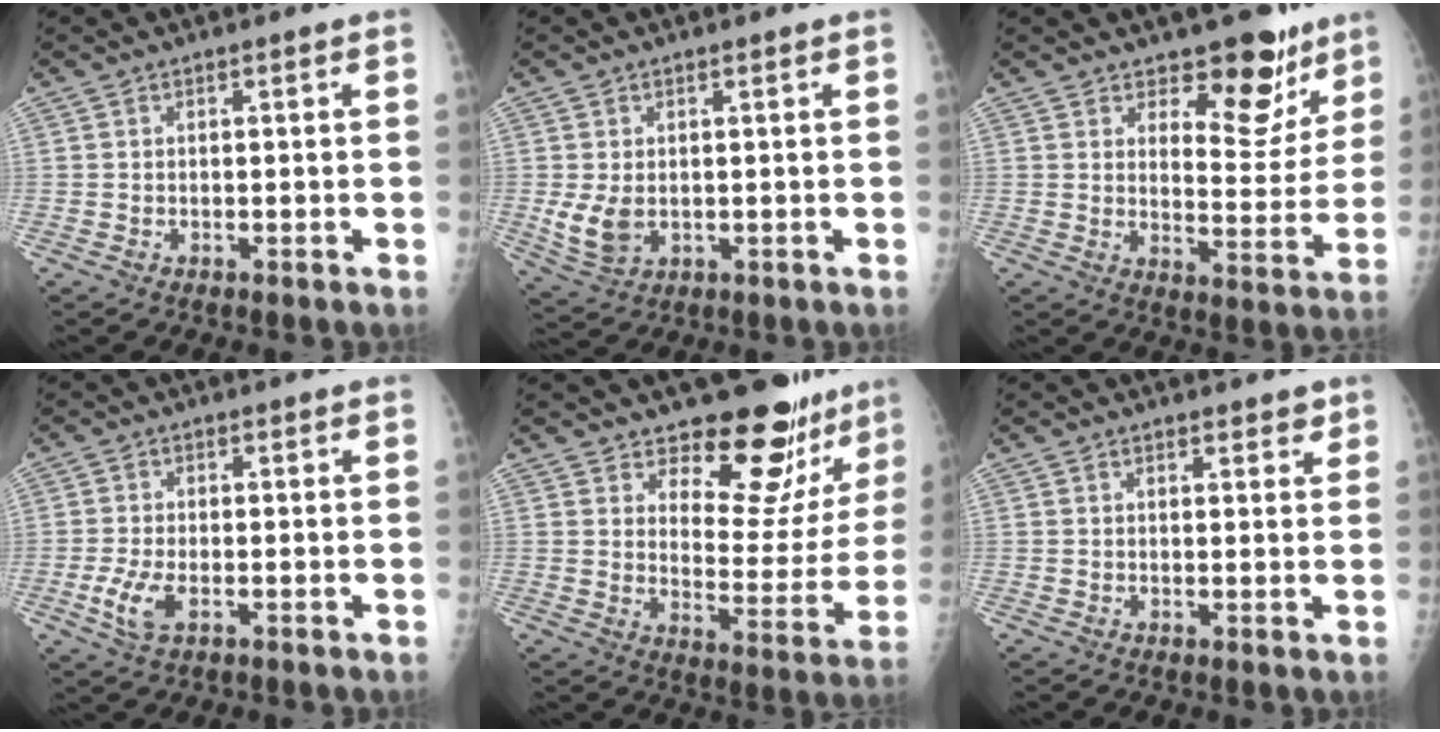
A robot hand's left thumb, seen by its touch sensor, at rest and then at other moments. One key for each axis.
{"total": 5.5, "fx": -0.1, "fy": 3.8, "fz": 4.0, "tx": -0.074, "ty": -0.014, "tz": 0.010}
{"total": 11.1, "fx": 8.1, "fy": 5.5, "fz": 5.3, "tx": -0.019, "ty": -0.057, "tz": 0.120}
{"total": 5.0, "fx": -1.5, "fy": 2.5, "fz": 4.1, "tx": -0.097, "ty": -0.005, "tz": -0.027}
{"total": 17.3, "fx": 15.0, "fy": 6.5, "fz": 5.9, "tx": -0.011, "ty": -0.123, "tz": 0.189}
{"total": 2.3, "fx": 1.8, "fy": 1.1, "fz": 0.8, "tx": 0.007, "ty": -0.009, "tz": 0.019}